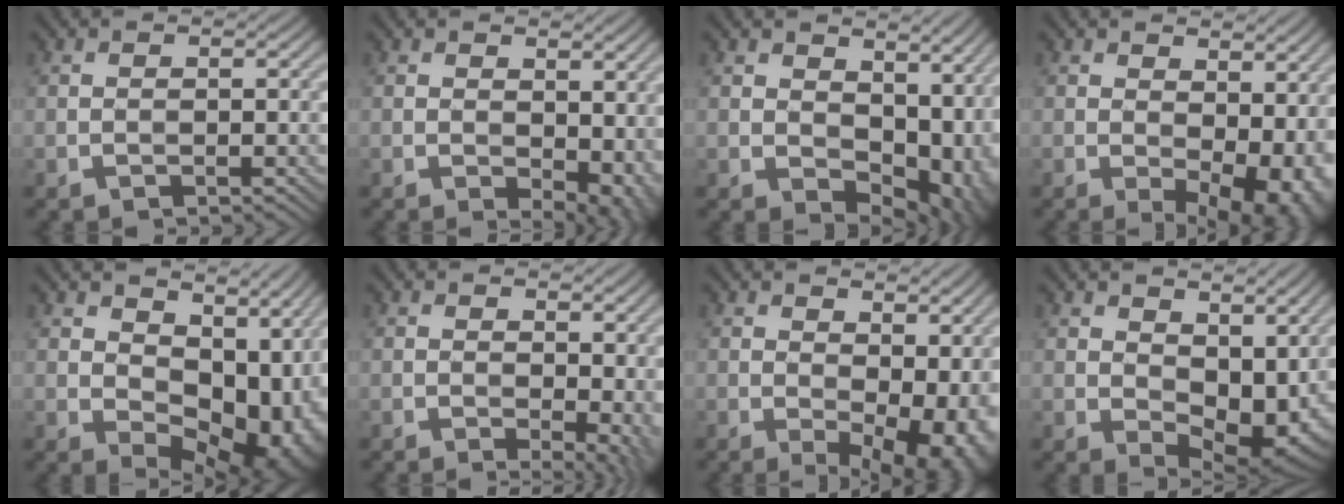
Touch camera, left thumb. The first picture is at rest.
{"total": 6.1, "force": [0.1, 3.6, 4.9], "torque": [-0.058, -0.010, 0.011]}
{"total": 11.6, "force": [3.0, 7.6, 8.2], "torque": [-0.109, -0.016, 0.067]}
{"total": 12.4, "force": [0.0, 7.1, 10.2], "torque": [-0.118, -0.018, 0.037]}
{"total": 13.2, "force": [2.7, 9.0, 9.3], "torque": [-0.129, -0.015, 0.065]}
{"total": 5.8, "force": [0.2, 2.9, 5.0], "torque": [-0.061, -0.005, 0.008]}
{"total": 13.7, "force": [0.3, 7.9, 11.1], "torque": [-0.123, -0.019, 0.043]}
{"total": 11.3, "force": [3.5, 6.7, 8.4], "torque": [-0.132, -0.015, 0.073]}